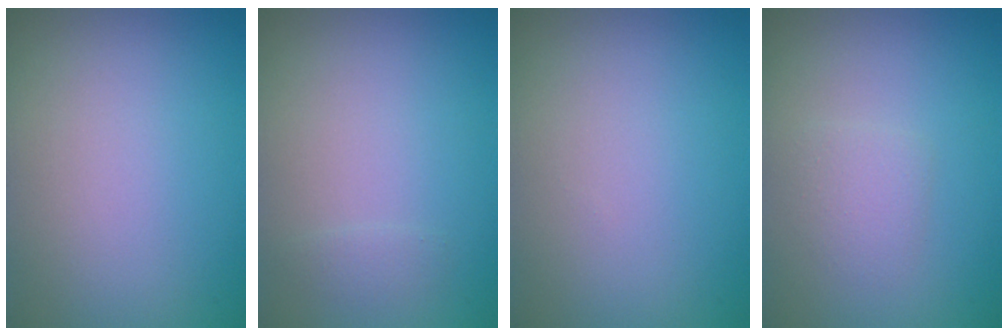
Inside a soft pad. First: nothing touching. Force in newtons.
{"total": 0.6, "press": 0.6, "slide": 0.0}
{"total": 0.0}
{"total": 1.6, "press": 1.6, "slide": 0.1}